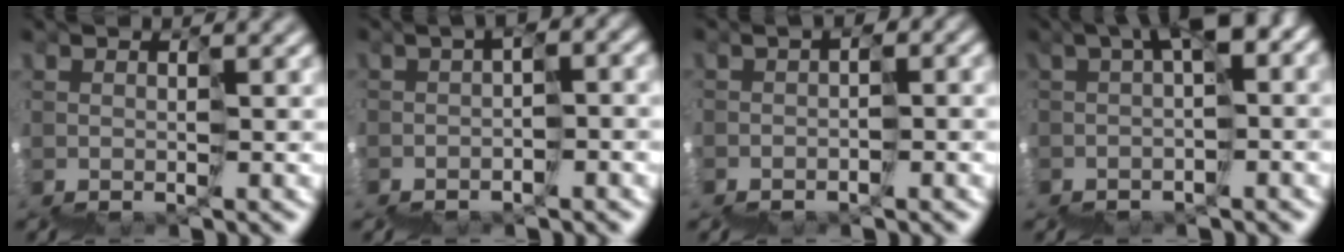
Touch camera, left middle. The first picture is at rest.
{"total": 3.0, "force": [-2.3, 0.4, 1.9], "torque": [-0.037, -0.006, -0.035]}
{"total": 2.2, "force": [-2.0, 0.5, 0.8], "torque": [-0.009, -0.006, -0.030]}
{"total": 4.7, "force": [0.1, 0.7, 4.6], "torque": [-0.085, 0.018, -0.002]}